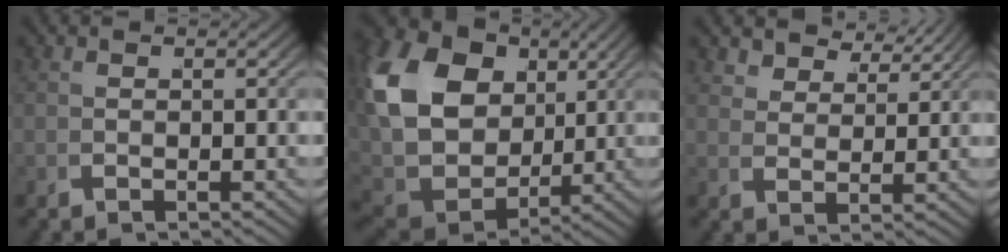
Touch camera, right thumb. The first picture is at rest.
{"total": 17.7, "force": [2.2, 14.0, 10.6], "torque": [-0.265, -0.042, 0.048]}
{"total": 4.1, "force": [3.9, 0.7, 0.9], "torque": [-0.014, 0.006, 0.073]}